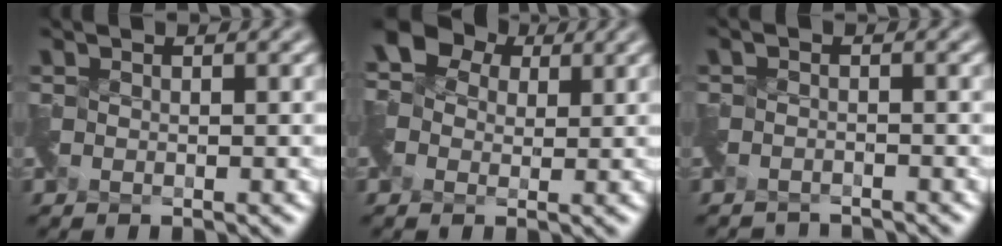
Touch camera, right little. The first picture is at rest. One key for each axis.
{"total": 5.1, "fx": 0.7, "fy": 4.3, "fz": 2.7, "tx": -0.059, "ty": 0.018, "tz": 0.008}
{"total": 2.8, "fx": -2.8, "fy": 0.2, "fz": -0.4, "tx": 0.010, "ty": -0.022, "tz": -0.055}